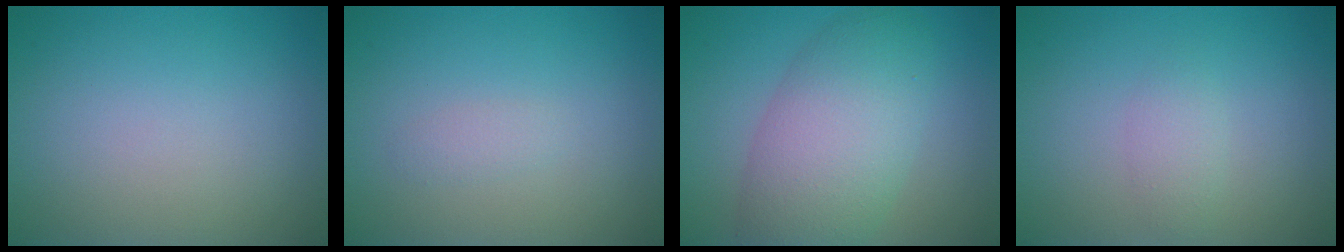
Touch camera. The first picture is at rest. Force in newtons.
{"total": 0.8, "press": 0.8, "slide": 0.1}
{"total": 7.3, "press": 7.3, "slide": 0.5}
{"total": 1.3, "press": 1.3, "slide": 0.0}